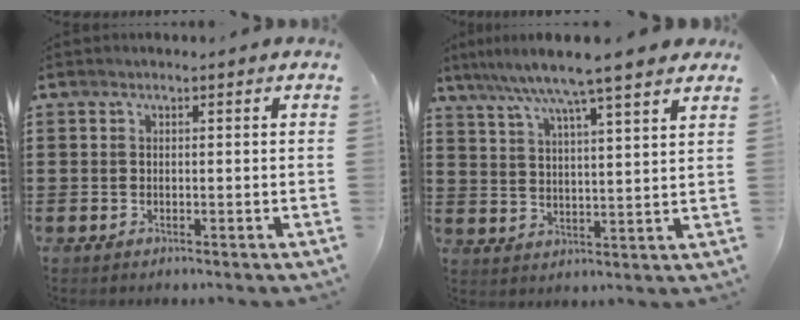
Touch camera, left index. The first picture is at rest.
{"total": 7.6, "force": [6.4, -0.7, 4.1], "torque": [-0.101, -0.028, 0.107]}